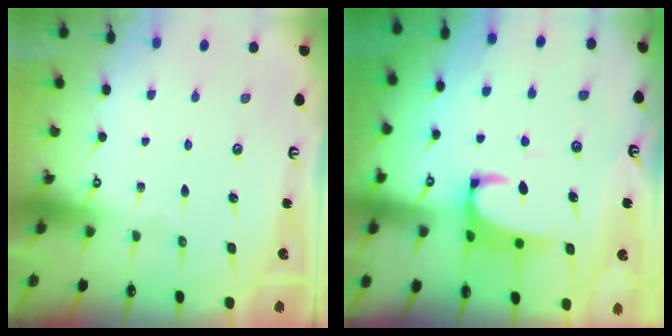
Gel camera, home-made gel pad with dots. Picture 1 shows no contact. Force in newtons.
{"total": 2.4, "press": 2.2, "slide": 1.0}